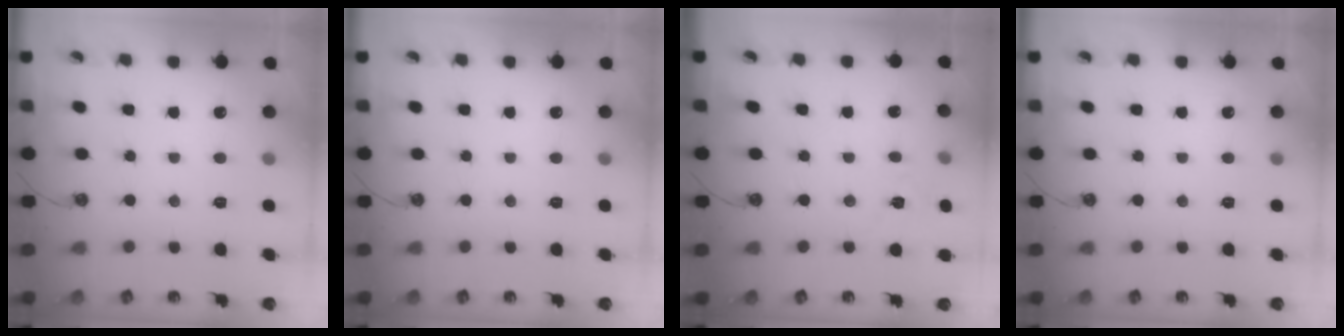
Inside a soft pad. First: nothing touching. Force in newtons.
{"total": 0.0}
{"total": 5.6, "press": 5.6, "slide": 0.5}
{"total": 0.0}